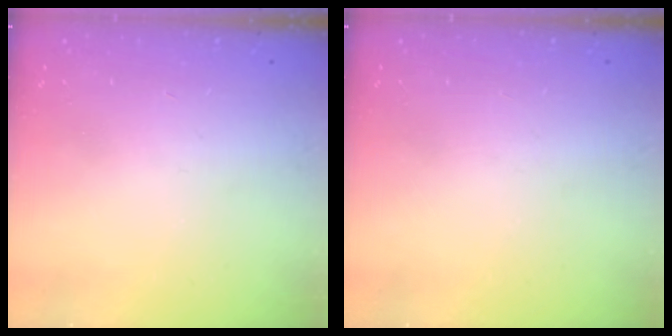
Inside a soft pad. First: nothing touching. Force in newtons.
{"total": 0.0}